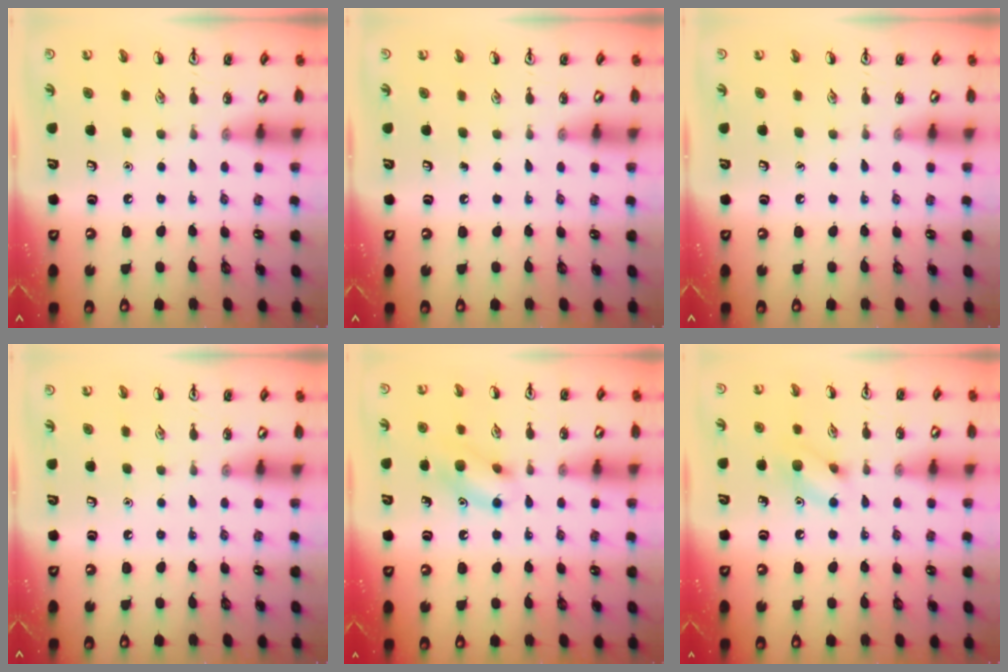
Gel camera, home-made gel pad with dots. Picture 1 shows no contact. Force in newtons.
{"total": 0.0}
{"total": 0.0}
{"total": 0.0}
{"total": 10.8, "press": 10.7, "slide": 1.4}
{"total": 8.7, "press": 8.6, "slide": 0.6}